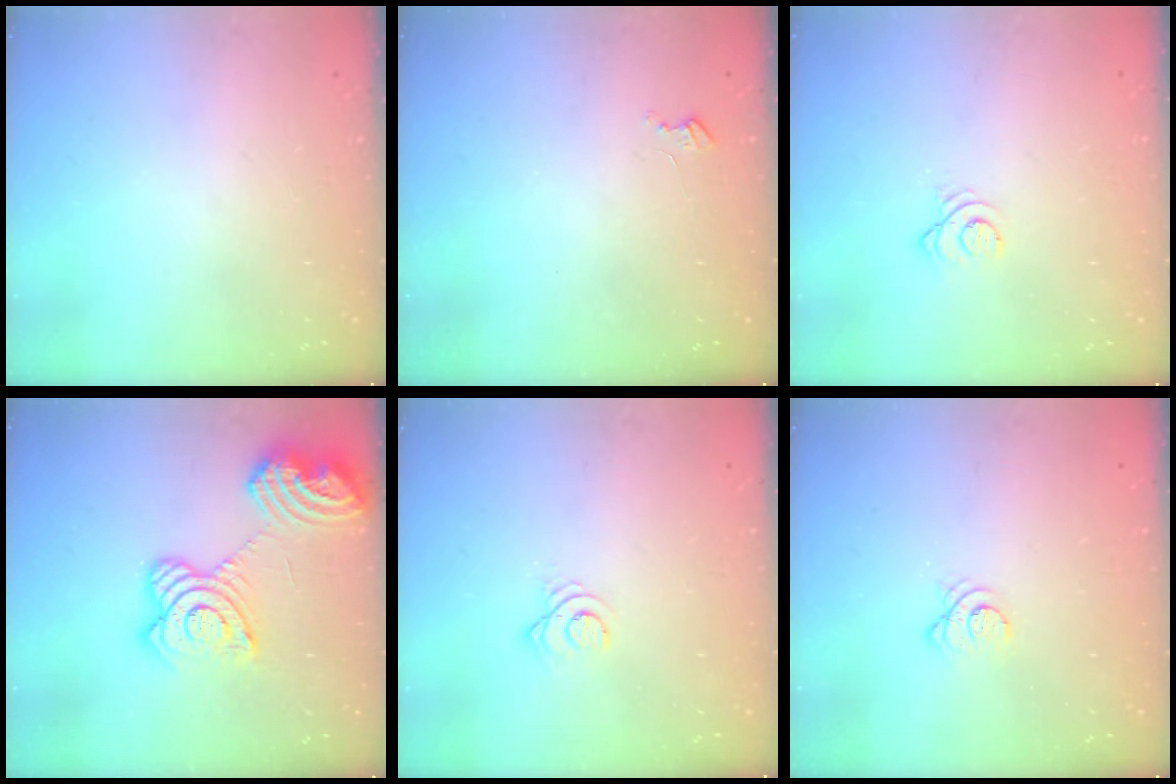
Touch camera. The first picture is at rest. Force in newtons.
{"total": 2.7, "press": 2.7, "slide": 0.3}
{"total": 2.5, "press": 2.5, "slide": 0.1}
{"total": 22.4, "press": 22.2, "slide": 2.6}
{"total": 2.2, "press": 2.2, "slide": 0.3}
{"total": 3.4, "press": 3.3, "slide": 0.5}